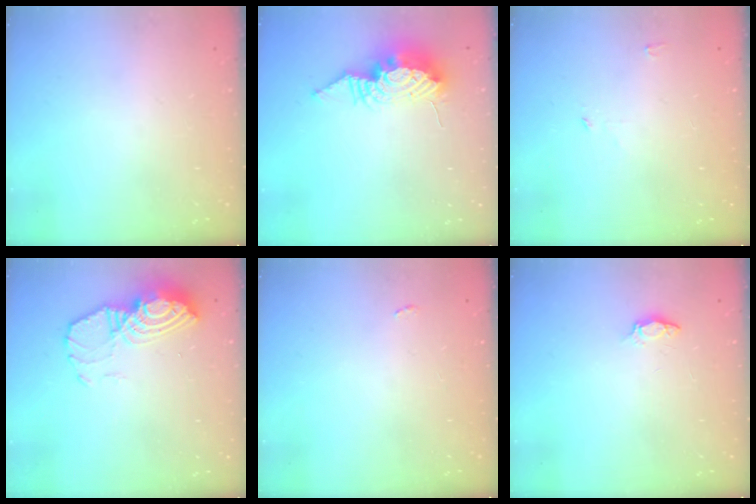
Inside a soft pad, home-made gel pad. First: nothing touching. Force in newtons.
{"total": 11.7, "press": 11.6, "slide": 1.1}
{"total": 2.7, "press": 2.7, "slide": 0.3}
{"total": 11.9, "press": 11.9, "slide": 1.1}
{"total": 2.0, "press": 2.0, "slide": 0.3}
{"total": 3.7, "press": 3.6, "slide": 0.6}